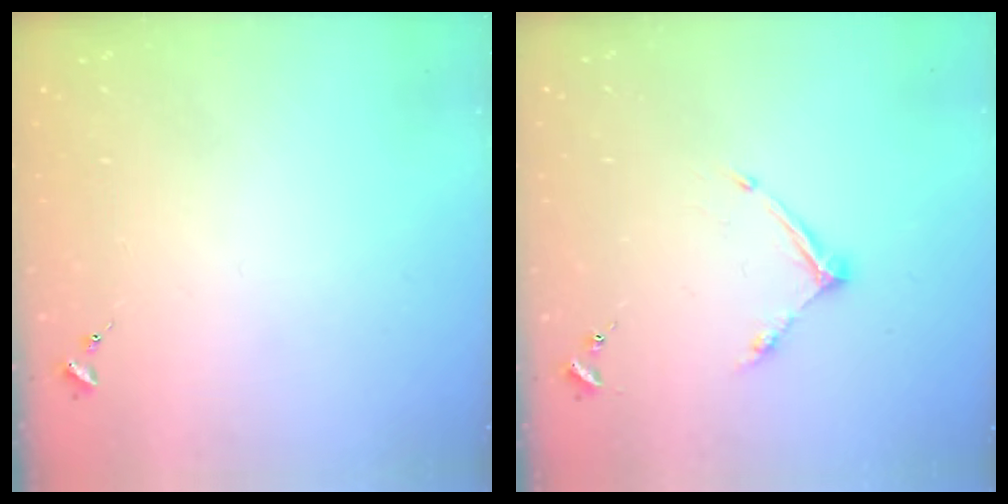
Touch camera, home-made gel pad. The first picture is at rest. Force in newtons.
{"total": 8.6, "press": 8.6, "slide": 0.5}